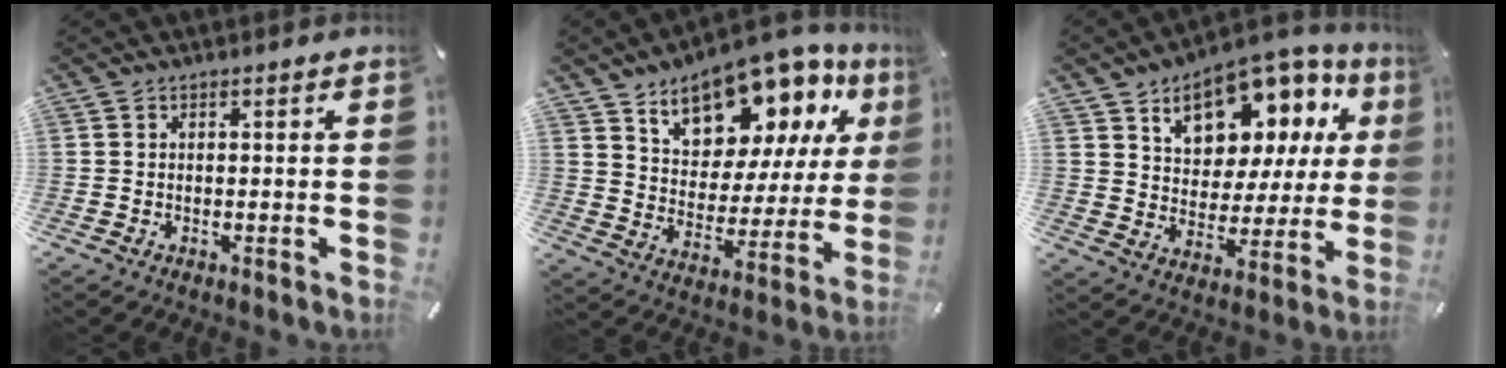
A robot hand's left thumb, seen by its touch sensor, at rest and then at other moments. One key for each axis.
{"total": 14.9, "fx": 11.8, "fy": 7.5, "fz": 5.3, "tx": -0.086, "ty": -0.100, "tz": 0.205}
{"total": 14.1, "fx": 9.3, "fy": 8.7, "fz": 6.1, "tx": -0.091, "ty": -0.071, "tz": 0.161}